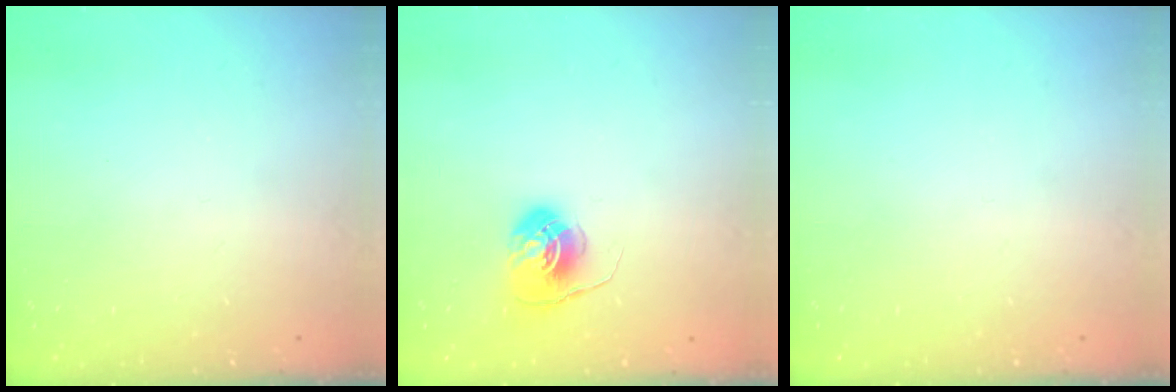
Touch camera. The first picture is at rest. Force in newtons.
{"total": 6.0, "press": 6.0, "slide": 0.4}
{"total": 0.0}